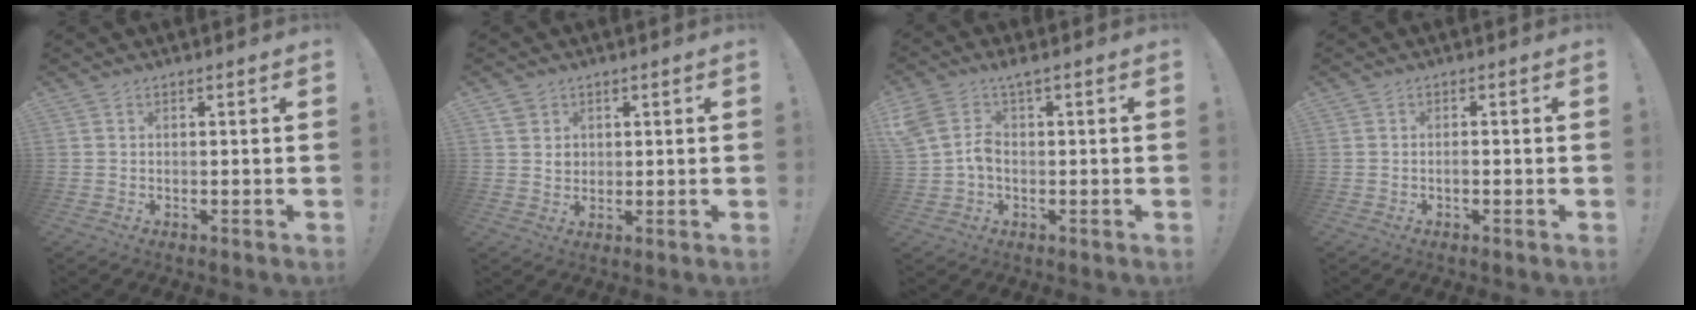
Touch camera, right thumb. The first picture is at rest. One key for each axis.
{"total": 3.4, "fx": 1.6, "fy": 2.9, "fz": 0.6, "tx": -0.005, "ty": -0.009, "tz": 0.029}
{"total": 6.6, "fx": 0.2, "fy": 4.0, "fz": 5.2, "tx": -0.107, "ty": 0.002, "tz": 0.007}
{"total": 1.0, "fx": -0.7, "fy": 0.4, "fz": 0.7, "tx": -0.013, "ty": 0.003, "tz": -0.012}